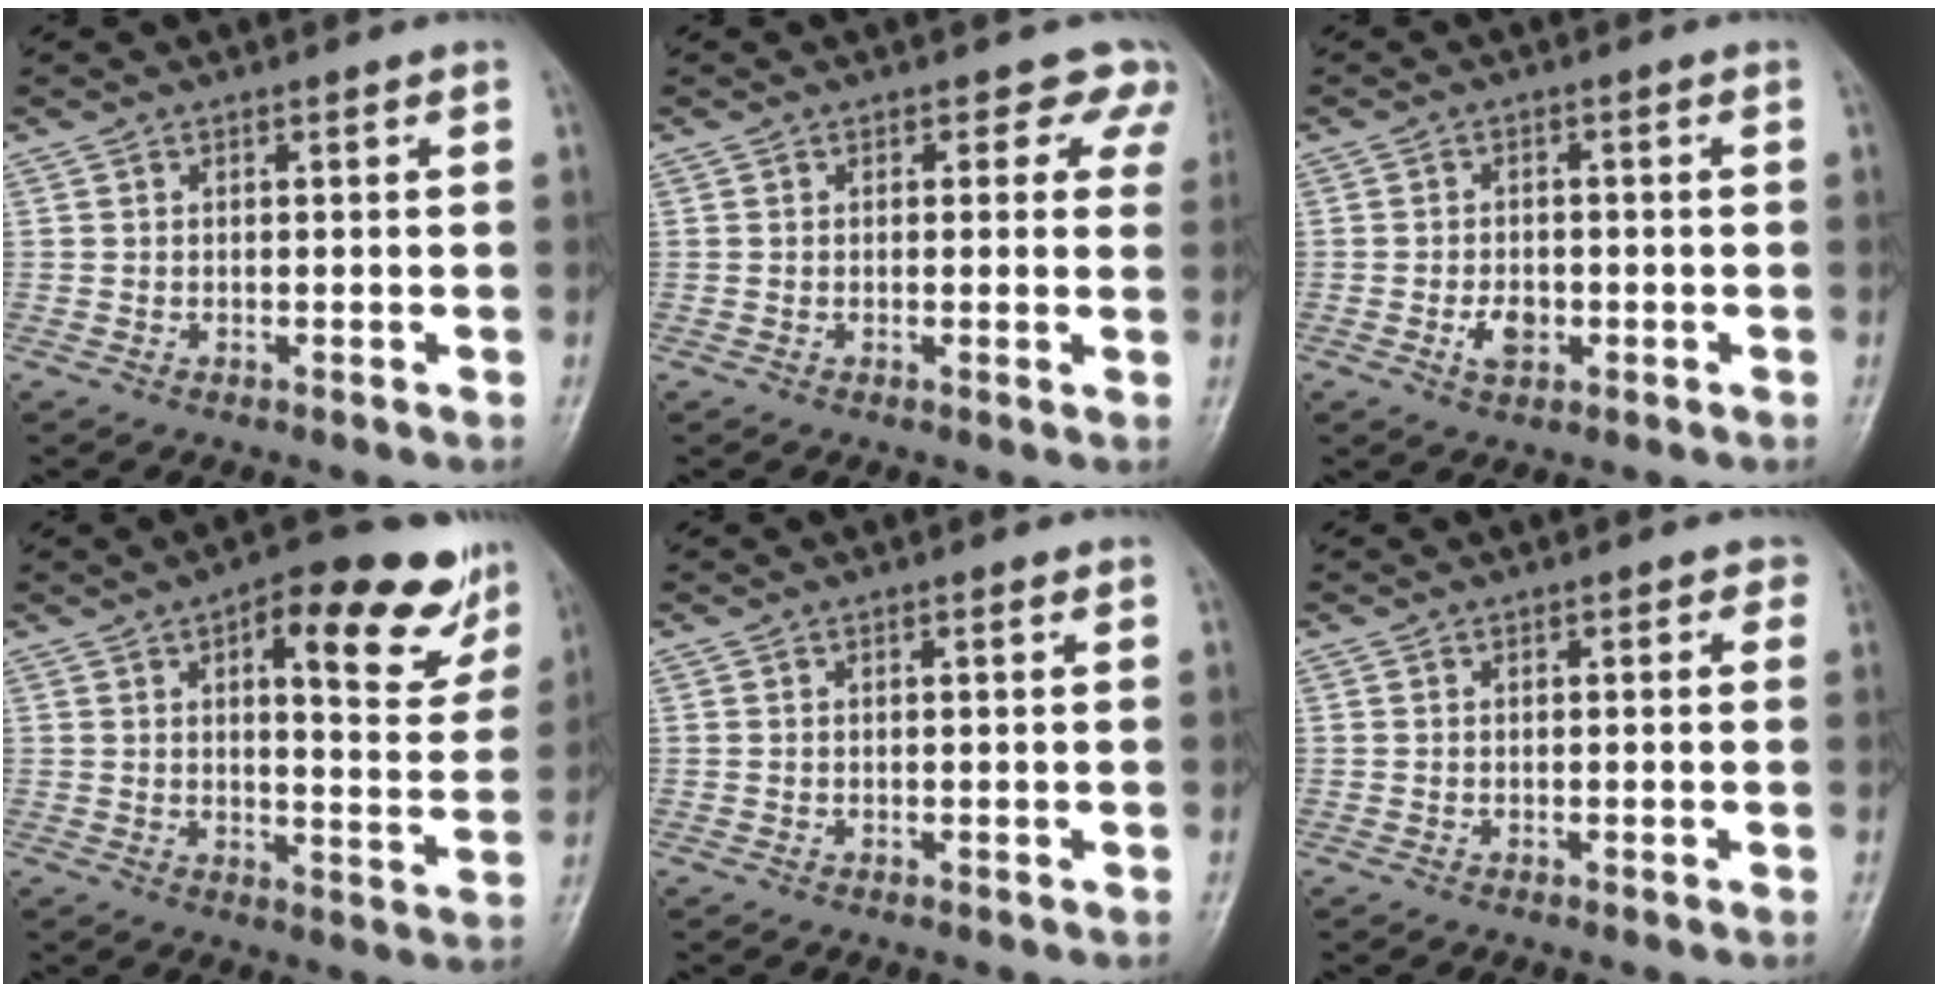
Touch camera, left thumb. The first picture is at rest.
{"total": 4.5, "force": [3.1, 2.9, 1.5], "torque": [0.025, -0.011, 0.013]}
{"total": 3.9, "force": [-1.3, 2.5, 2.6], "torque": [-0.040, 0.003, -0.021]}
{"total": 16.6, "force": [9.2, 6.1, 12.4], "torque": [-0.114, -0.028, 0.122]}
{"total": 0.7, "force": [0.4, 0.2, 0.6], "torque": [-0.009, 0.000, 0.004]}
{"total": 1.6, "force": [0.7, 1.0, 1.1], "torque": [0.001, 0.002, 0.004]}